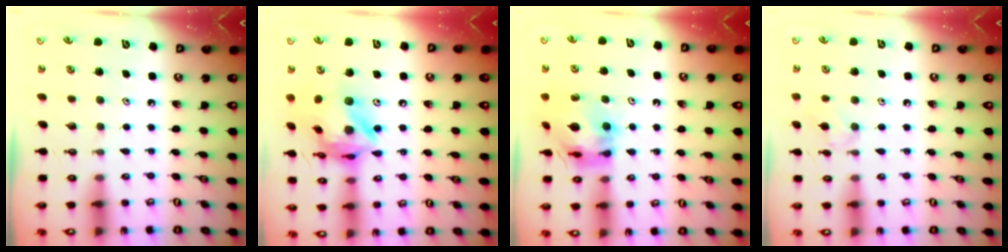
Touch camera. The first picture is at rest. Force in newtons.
{"total": 17.3, "press": 17.2, "slide": 1.9}
{"total": 11.4, "press": 11.3, "slide": 1.4}
{"total": 6.0, "press": 5.9, "slide": 1.0}